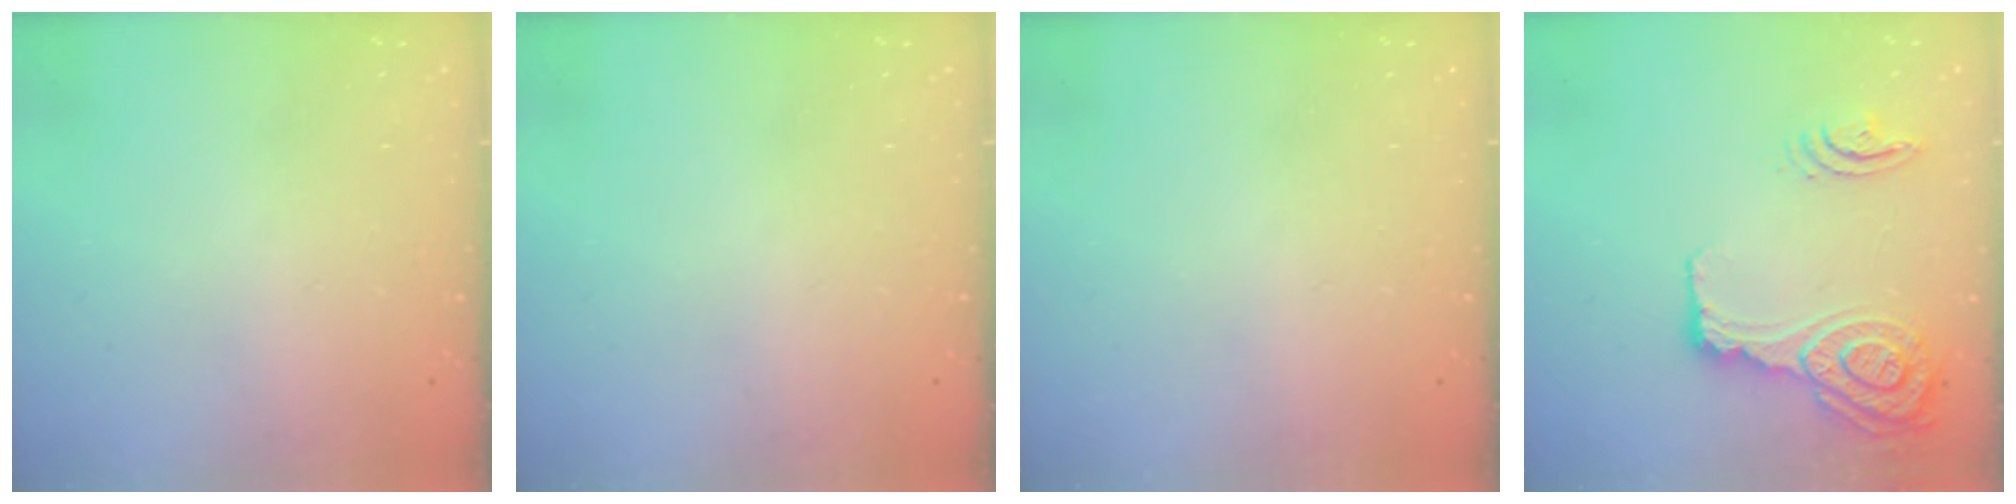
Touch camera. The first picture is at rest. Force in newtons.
{"total": 0.0}
{"total": 0.0}
{"total": 18.9, "press": 18.6, "slide": 3.2}